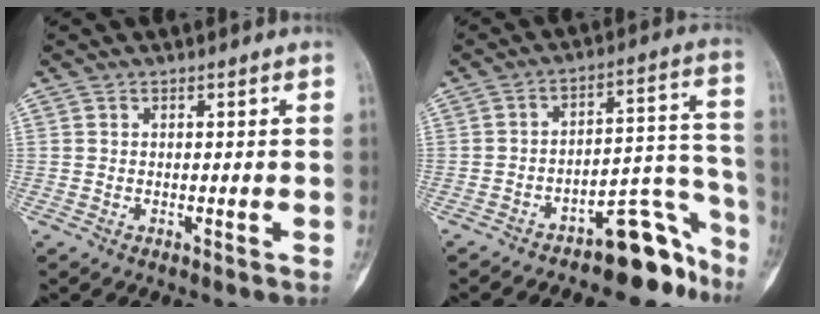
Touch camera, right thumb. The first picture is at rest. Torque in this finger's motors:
{"motor_torque": [0.89, -0.65, 0.56, -0.89, 0.16]}